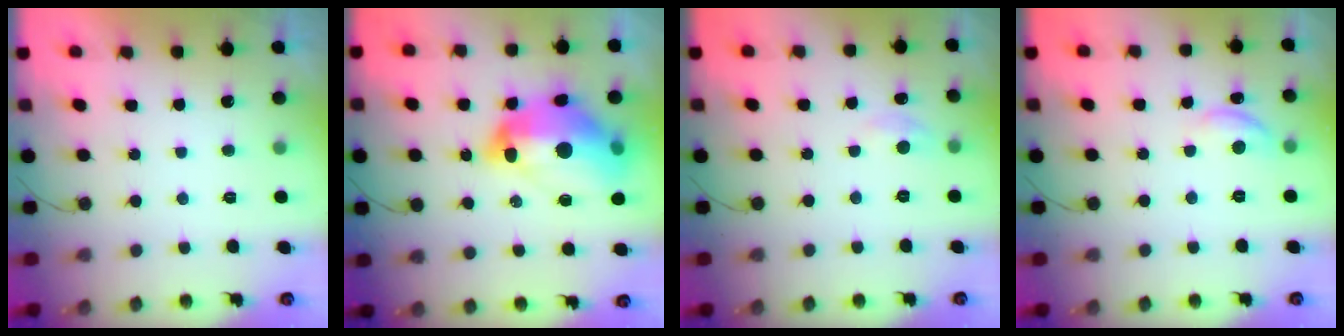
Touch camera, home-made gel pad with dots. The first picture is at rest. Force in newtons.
{"total": 20.7, "press": 20.6, "slide": 1.6}
{"total": 3.3, "press": 3.3, "slide": 0.4}
{"total": 8.2, "press": 8.2, "slide": 0.7}